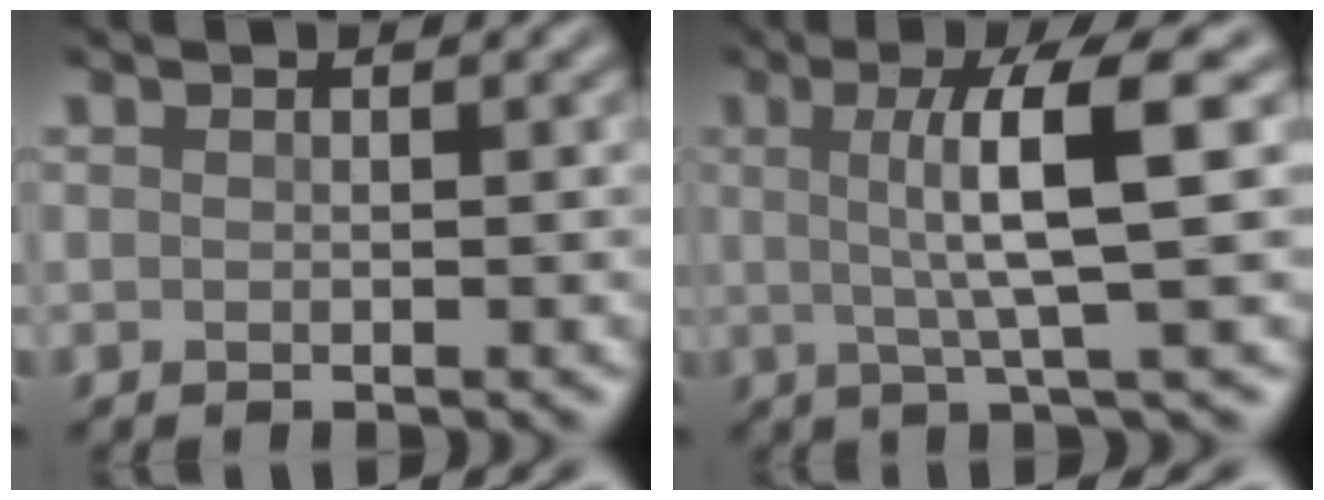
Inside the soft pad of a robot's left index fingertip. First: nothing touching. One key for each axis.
{"total": 6.8, "fx": 1.1, "fy": 1.2, "fz": 6.6, "tx": -0.105, "ty": 0.010, "tz": 0.016}